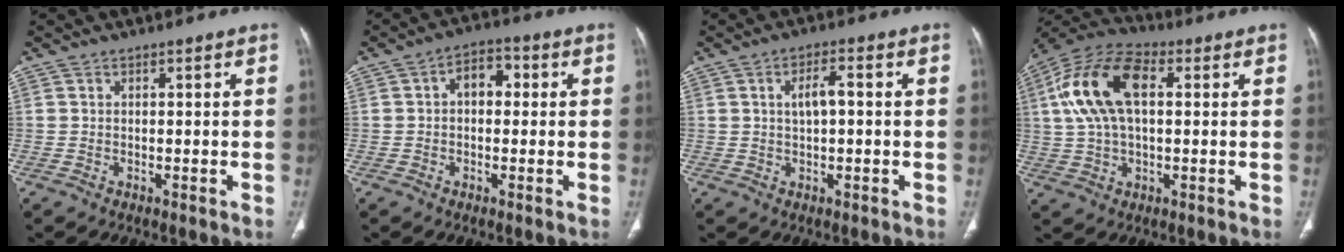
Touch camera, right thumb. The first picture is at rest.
{"total": 7.5, "force": [1.0, 4.9, 5.6], "torque": [-0.056, 0.027, 0.006]}
{"total": 4.4, "force": [0.6, 1.8, 4.0], "torque": [-0.073, 0.009, 0.009]}
{"total": 15.8, "force": [3.2, 8.6, 12.9], "torque": [-0.258, 0.030, 0.056]}